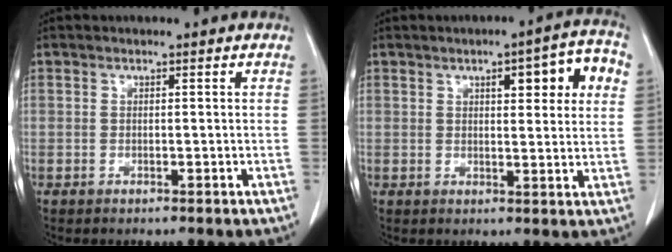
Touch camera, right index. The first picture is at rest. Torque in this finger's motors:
{"motor_torque": [0.66, 0.06, 0.33, 0.04]}